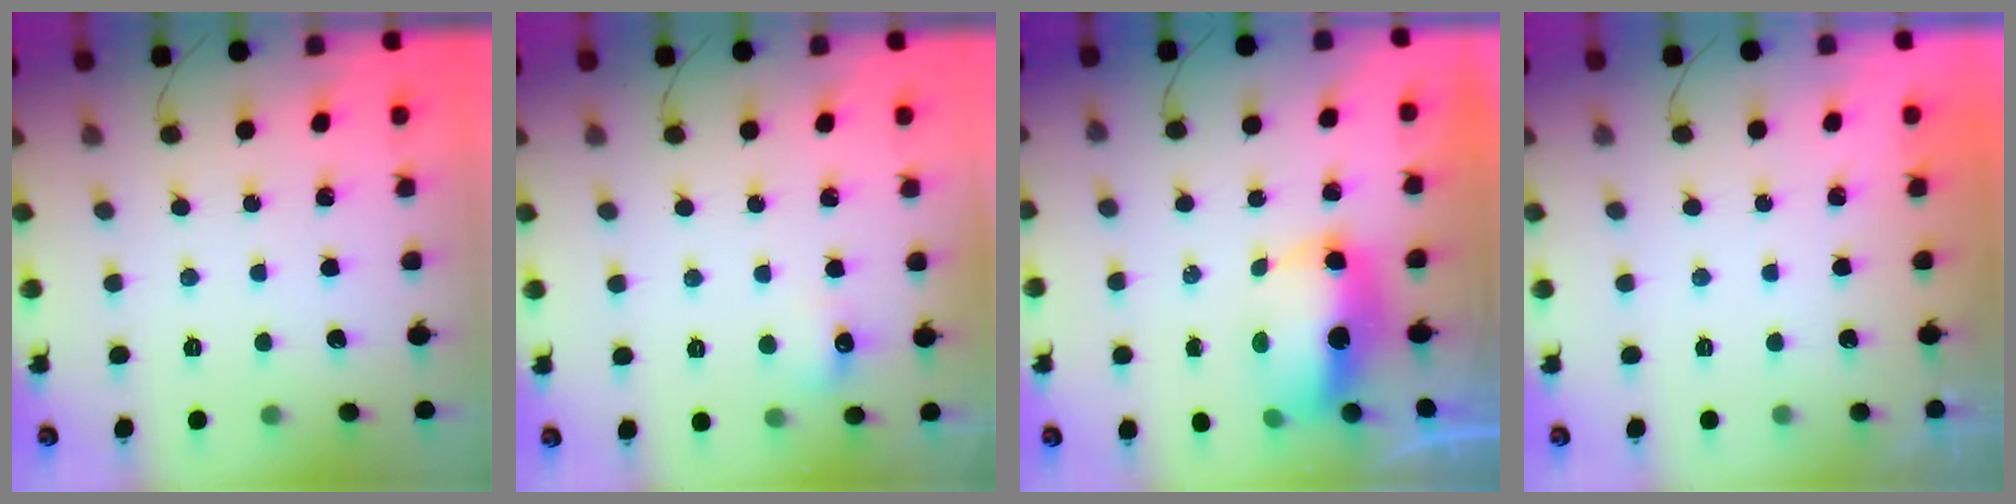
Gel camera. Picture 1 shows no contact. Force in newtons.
{"total": 5.9, "press": 5.7, "slide": 1.6}
{"total": 8.8, "press": 8.7, "slide": 1.6}
{"total": 0.6, "press": 0.2, "slide": 0.5}